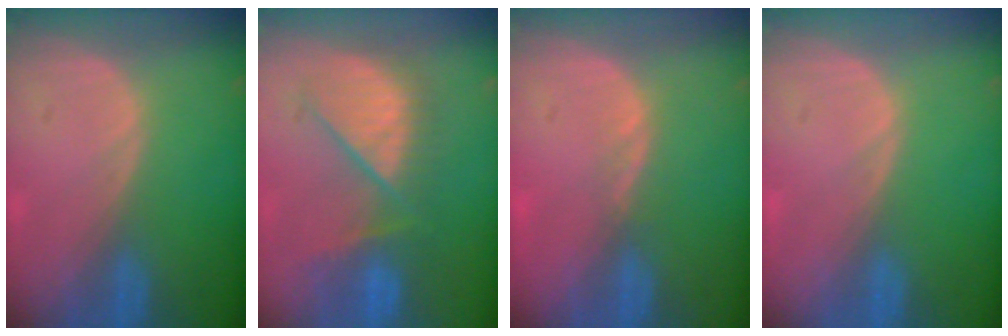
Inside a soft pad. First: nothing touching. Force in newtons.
{"total": 8.8, "press": 8.7, "slide": 1.4}
{"total": 1.1, "press": 1.0, "slide": 0.5}
{"total": 0.0}